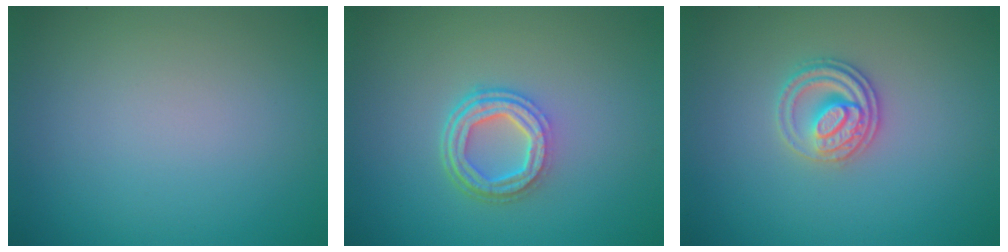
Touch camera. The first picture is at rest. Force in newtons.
{"total": 4.2, "press": 3.2, "slide": 2.8}
{"total": 2.7, "press": 2.5, "slide": 0.9}